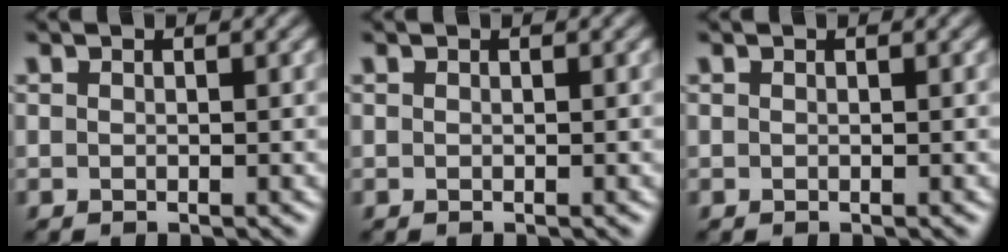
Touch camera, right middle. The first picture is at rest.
{"total": 0.0}
{"total": 0.0}